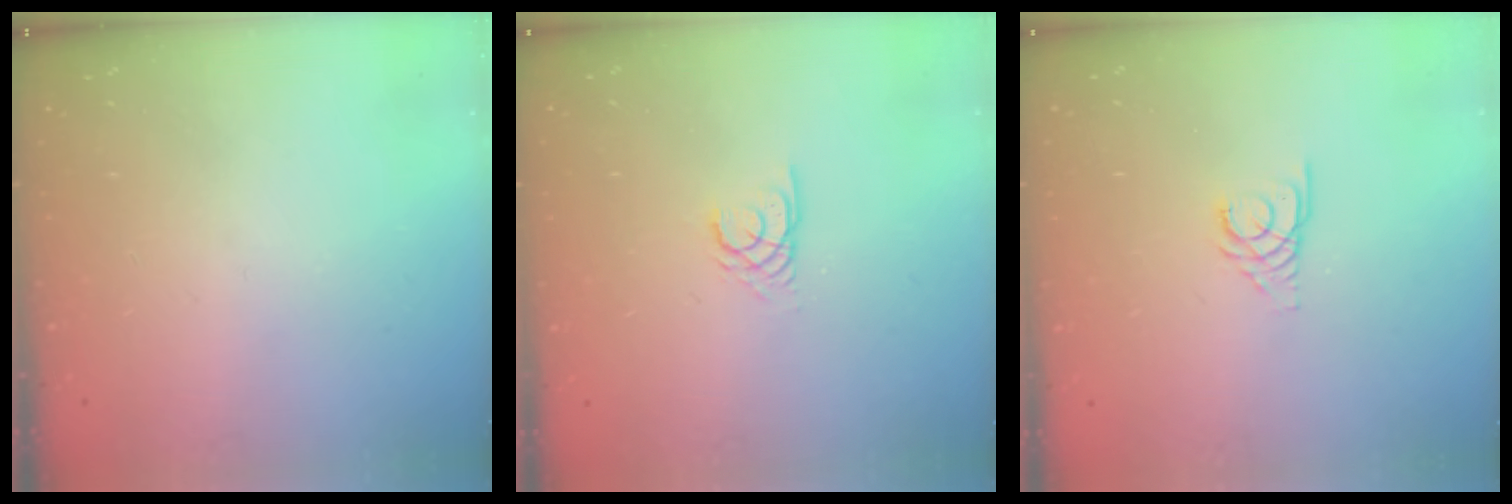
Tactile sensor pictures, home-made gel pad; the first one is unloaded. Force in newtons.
{"total": 2.0, "press": 2.0, "slide": 0.1}
{"total": 2.7, "press": 2.7, "slide": 0.3}